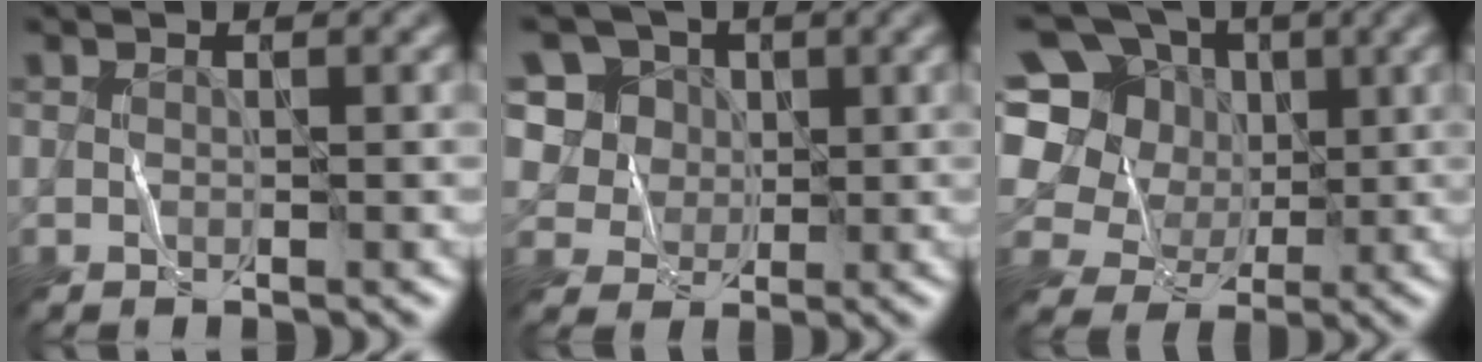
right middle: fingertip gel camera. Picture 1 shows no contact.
{"total": 6.9, "force": [2.7, 5.6, 2.8], "torque": [-0.059, 0.006, 0.037]}
{"total": 11.6, "force": [1.8, 10.3, 5.0], "torque": [-0.143, 0.048, 0.001]}